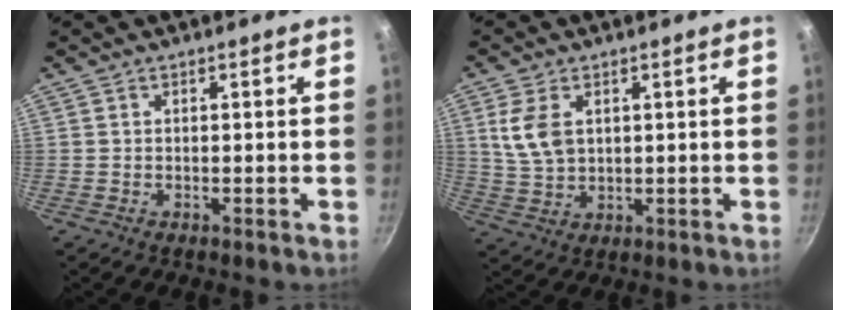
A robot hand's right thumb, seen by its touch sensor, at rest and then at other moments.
{"total": 7.2, "force": [2.1, 4.6, 5.1], "torque": [-0.097, -0.011, 0.047]}